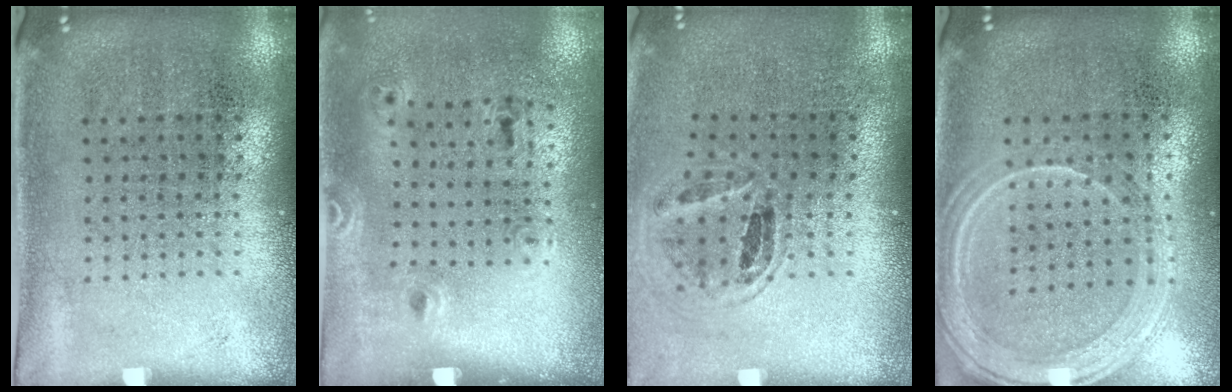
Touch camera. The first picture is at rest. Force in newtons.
{"total": 1.3, "press": 0.8, "slide": 1.1}
{"total": 0.9, "press": 0.9, "slide": 0.3}
{"total": 1.3, "press": 1.3, "slide": 0.1}